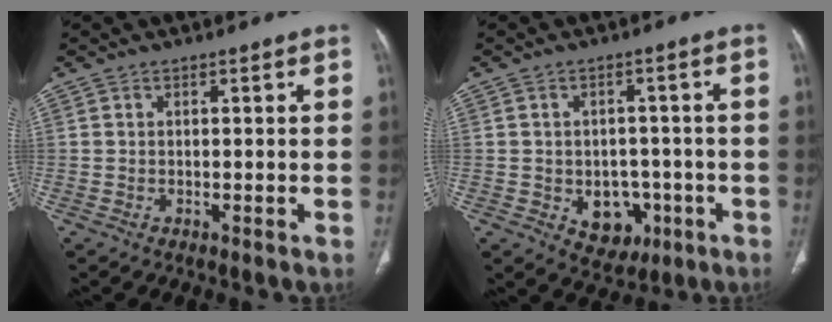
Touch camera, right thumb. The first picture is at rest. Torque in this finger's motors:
{"motor_torque": [2.31, 0.37, 0.21, -0.53, 0.01]}